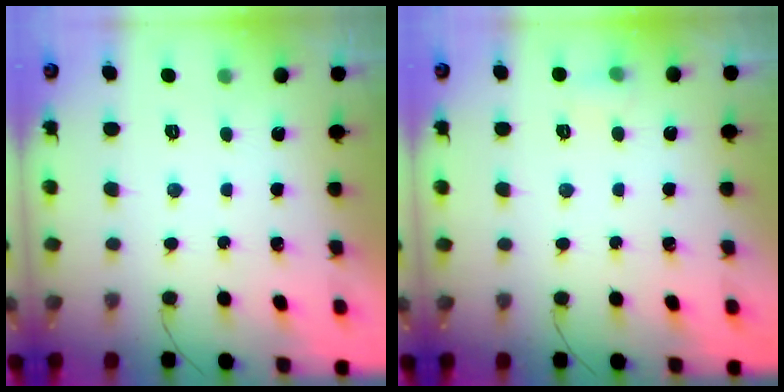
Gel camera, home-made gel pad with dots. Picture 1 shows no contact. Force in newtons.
{"total": 3.7, "press": 3.6, "slide": 0.9}